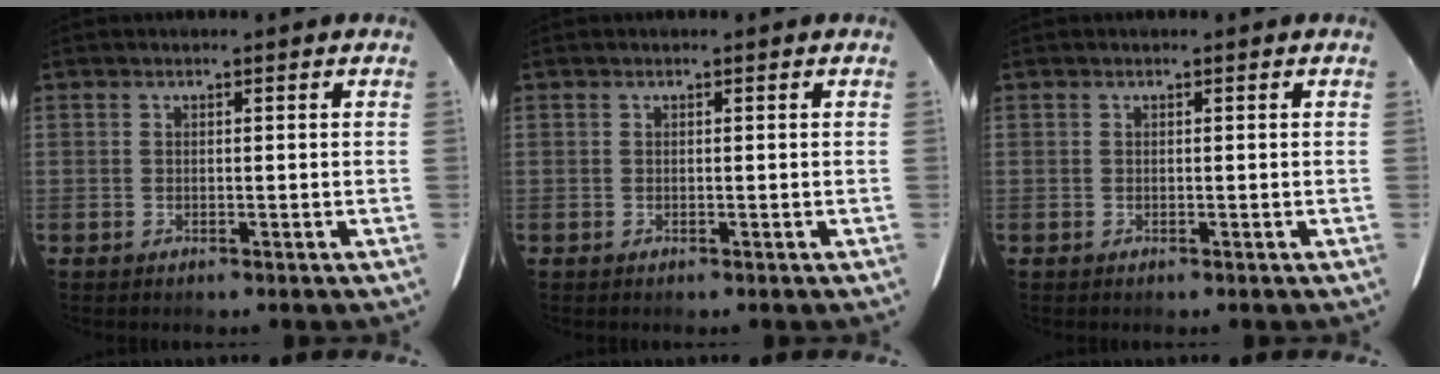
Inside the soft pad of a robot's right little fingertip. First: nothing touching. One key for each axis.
{"total": 0.0}
{"total": 0.0}